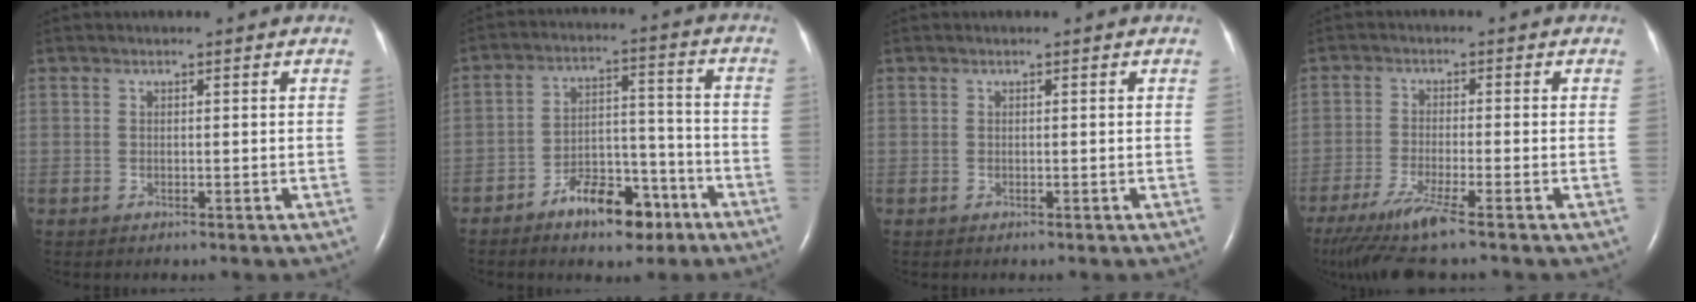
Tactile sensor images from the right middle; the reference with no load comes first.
{"total": 9.6, "force": [-6.2, 4.3, 5.8], "torque": [-0.095, 0.022, -0.098]}
{"total": 0.0}
{"total": 9.4, "force": [-6.9, -0.5, 6.4], "torque": [-0.119, -0.034, -0.120]}